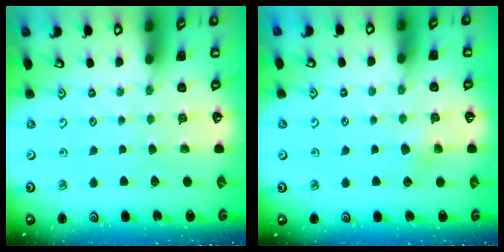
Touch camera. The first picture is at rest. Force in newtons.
{"total": 4.0, "press": 4.0, "slide": 0.2}